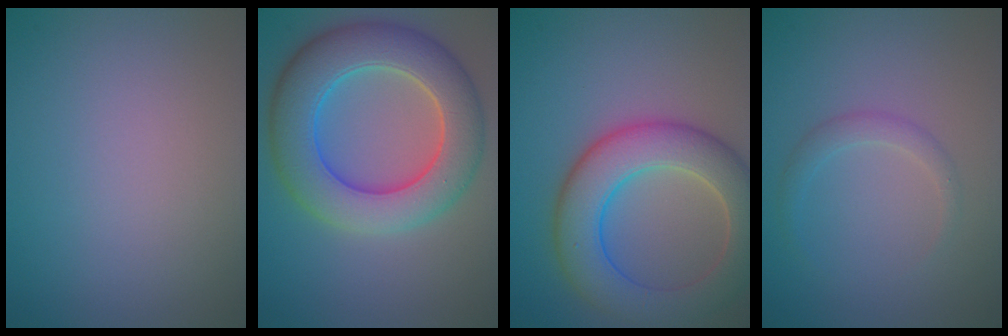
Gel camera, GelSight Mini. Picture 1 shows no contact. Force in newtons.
{"total": 9.2, "press": 9.2, "slide": 0.5}
{"total": 8.1, "press": 8.1, "slide": 0.5}
{"total": 1.5, "press": 1.5, "slide": 0.2}